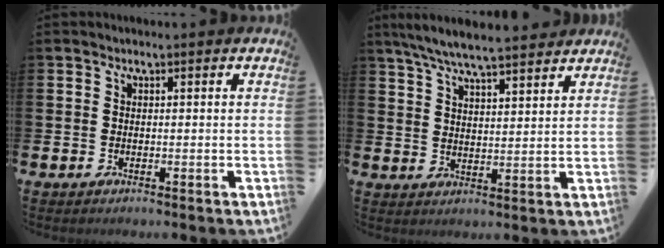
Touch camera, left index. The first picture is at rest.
{"total": 7.0, "force": [6.5, 0.5, 2.3], "torque": [-0.063, -0.027, 0.117]}